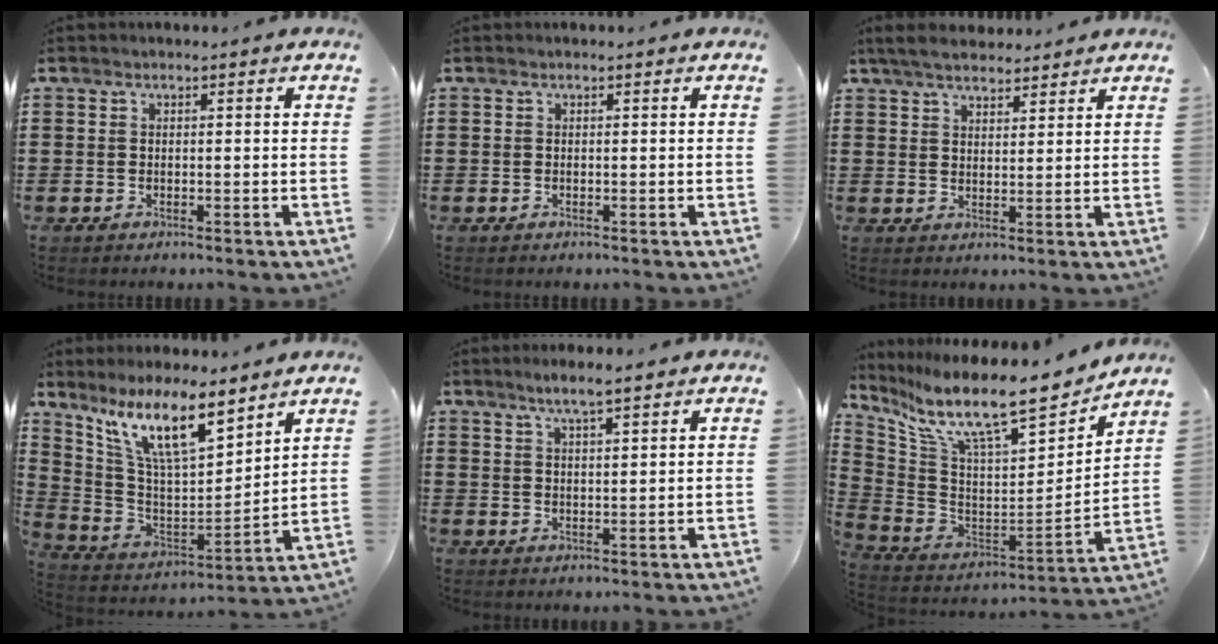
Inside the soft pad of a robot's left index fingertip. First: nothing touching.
{"total": 0.0}
{"total": 4.6, "force": [4.1, 1.4, 1.6], "torque": [-0.044, -0.002, 0.077]}
{"total": 12.0, "force": [8.6, 2.4, 8.0], "torque": [-0.181, -0.038, 0.152]}
{"total": 3.6, "force": [2.8, 0.3, 2.2], "torque": [-0.048, 0.002, 0.050]}
{"total": 13.3, "force": [9.6, 3.1, 8.6], "torque": [-0.181, -0.068, 0.162]}